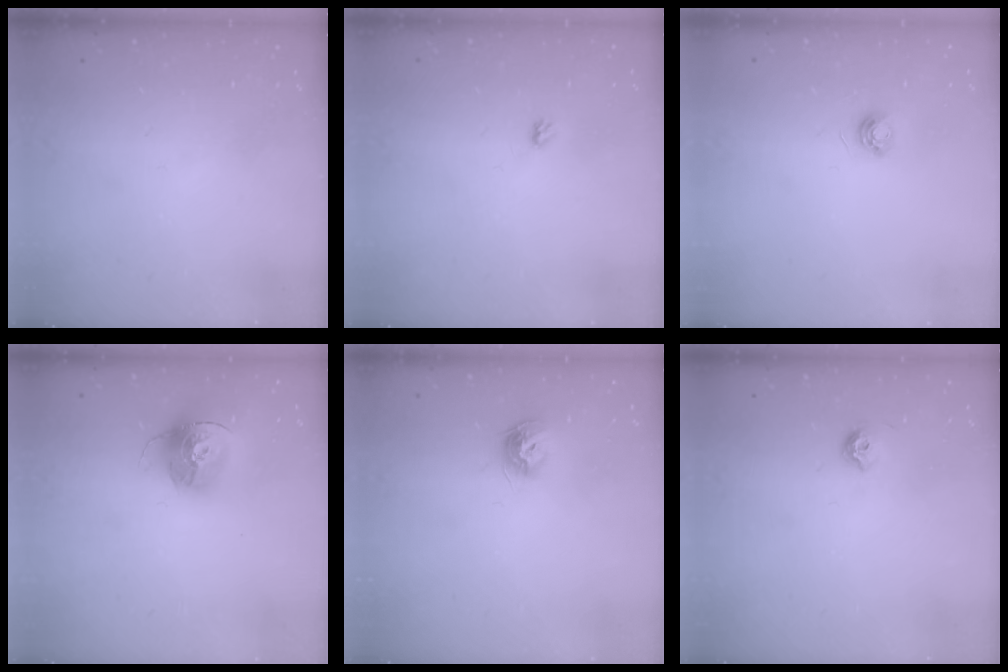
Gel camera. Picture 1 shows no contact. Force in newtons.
{"total": 2.9, "press": 2.9, "slide": 0.5}
{"total": 4.7, "press": 4.7, "slide": 0.5}
{"total": 15.3, "press": 15.2, "slide": 1.4}
{"total": 8.3, "press": 8.3, "slide": 0.2}
{"total": 6.1, "press": 6.0, "slide": 0.9}